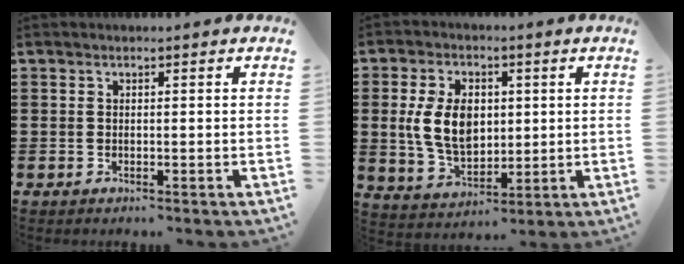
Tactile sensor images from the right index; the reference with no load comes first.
{"total": 9.0, "force": [1.2, 5.8, 6.8], "torque": [-0.165, 0.009, 0.018]}